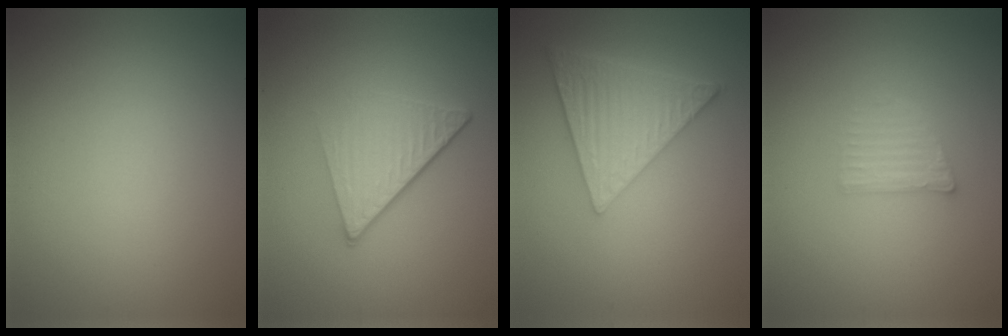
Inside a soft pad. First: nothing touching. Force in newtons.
{"total": 4.2, "press": 2.7, "slide": 3.2}
{"total": 6.9, "press": 4.9, "slide": 4.8}
{"total": 1.6, "press": 1.5, "slide": 0.3}